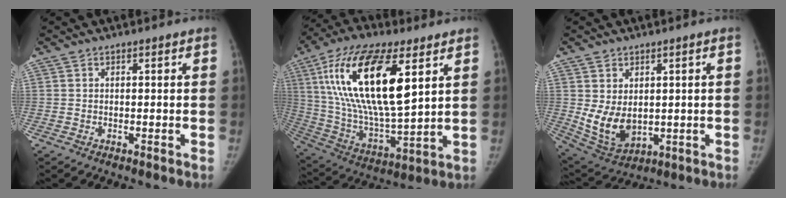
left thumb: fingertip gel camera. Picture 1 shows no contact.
{"total": 25.5, "force": [9.0, 9.6, 21.8], "torque": [-0.413, -0.021, 0.161]}
{"total": 9.3, "force": [0.3, 6.6, 6.6], "torque": [-0.102, -0.012, 0.032]}